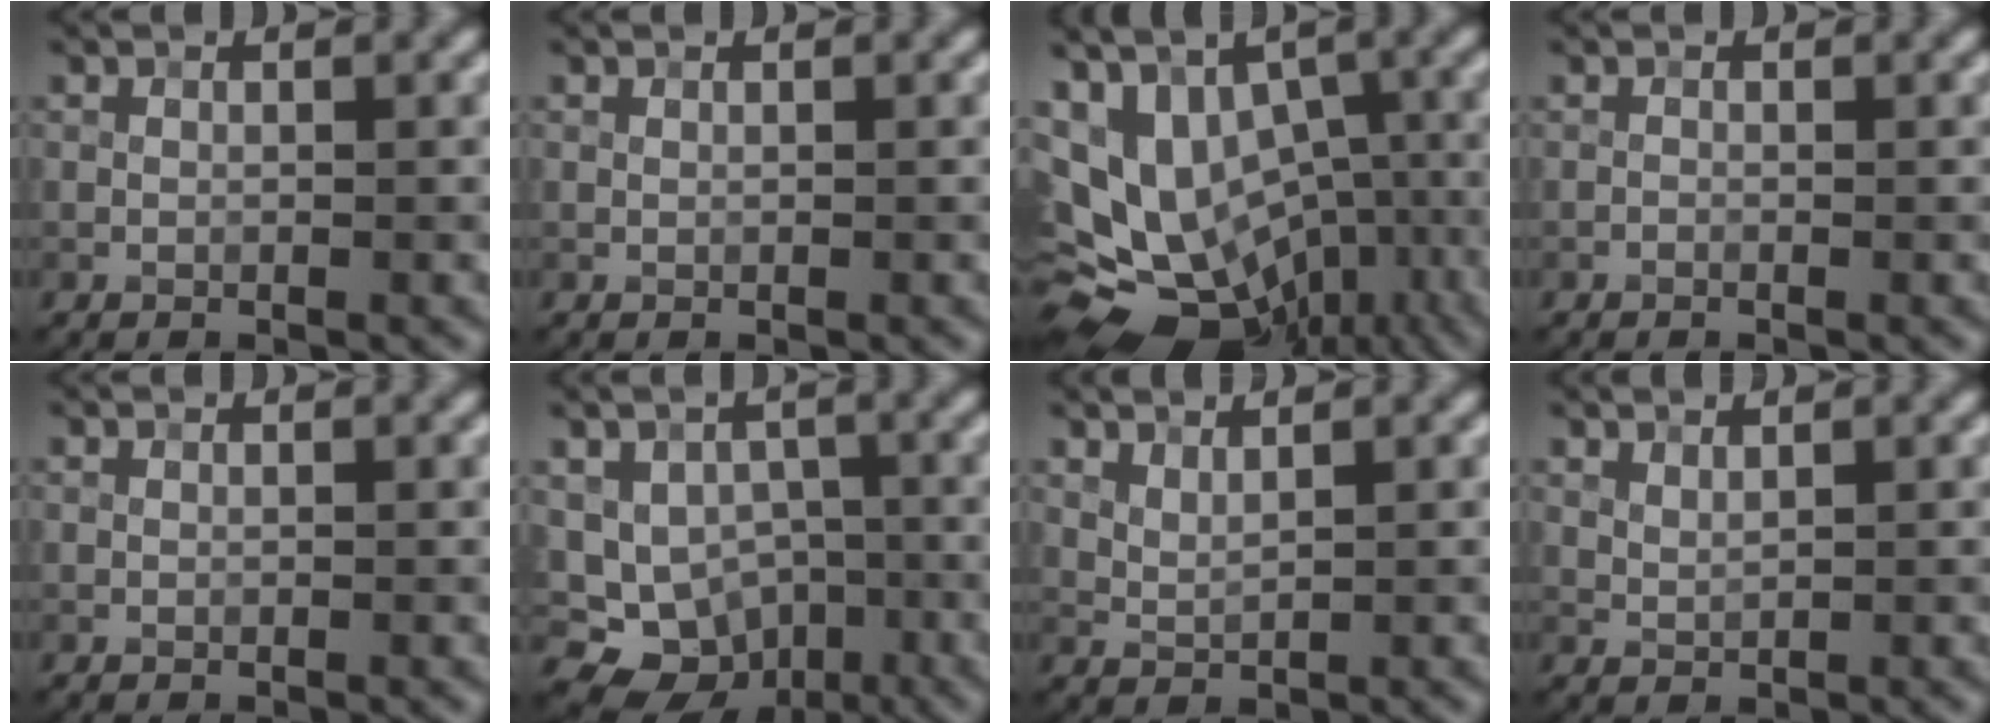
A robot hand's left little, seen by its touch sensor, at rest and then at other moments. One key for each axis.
{"total": 0.0}
{"total": 15.3, "fx": -2.4, "fy": 12.0, "fz": 9.2, "tx": -0.192, "ty": -0.013, "tz": 0.004}
{"total": 0.0}
{"total": 0.0}
{"total": 9.8, "fx": -3.3, "fy": 8.1, "fz": 4.4, "tx": -0.048, "ty": -0.018, "tz": -0.054}
{"total": 1.6, "fx": 1.3, "fy": 0.4, "fz": 0.9, "tx": -0.025, "ty": -0.003, "tz": 0.032}
{"total": 1.2, "fx": 1.0, "fy": 0.3, "fz": 0.5, "tx": -0.017, "ty": -0.002, "tz": 0.023}